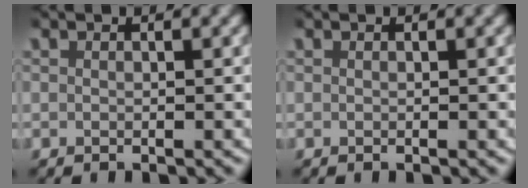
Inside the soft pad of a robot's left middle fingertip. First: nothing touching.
{"total": 0.0}